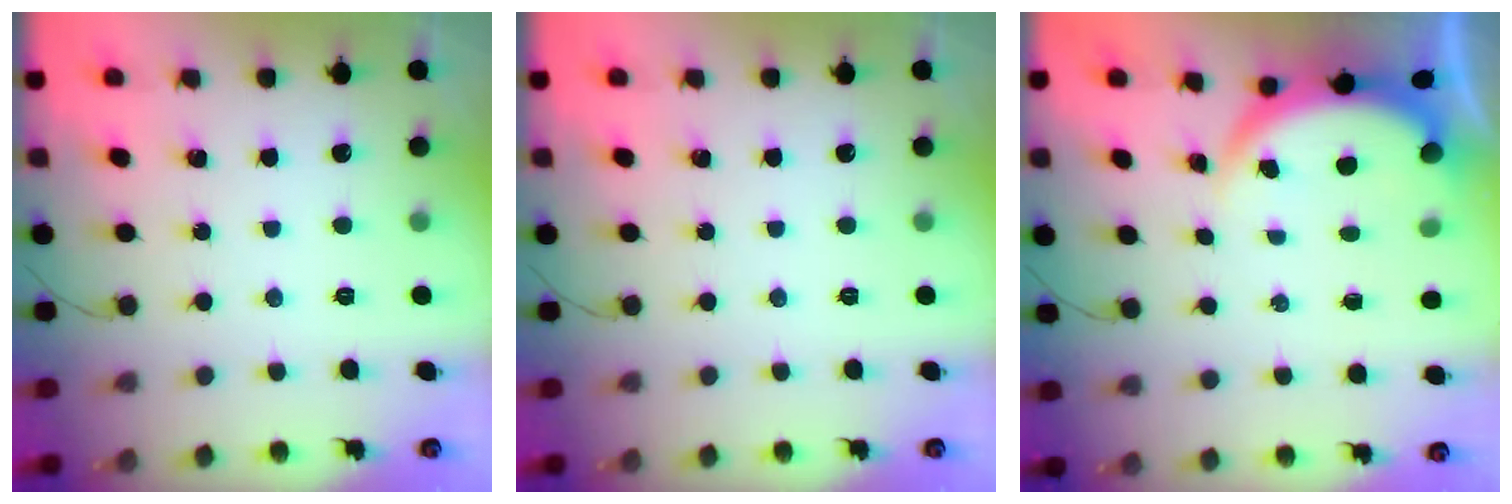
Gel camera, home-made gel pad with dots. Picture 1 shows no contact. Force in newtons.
{"total": 0.0}
{"total": 3.8, "press": 3.8, "slide": 0.2}